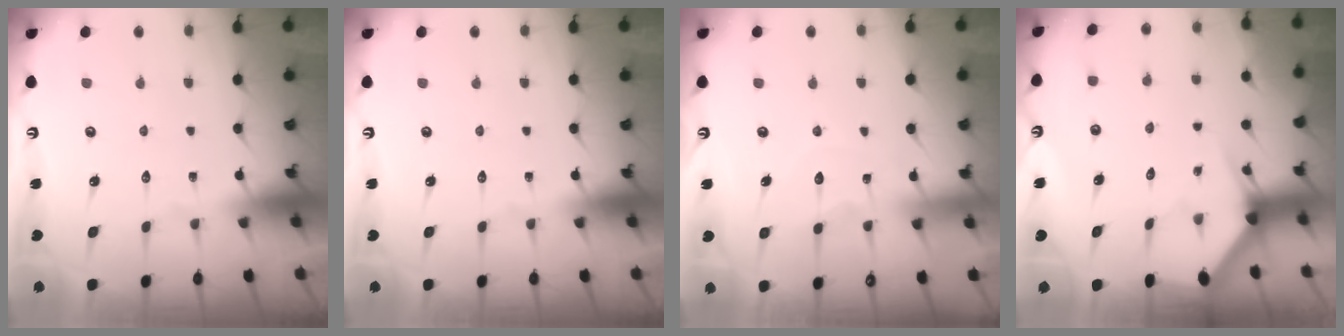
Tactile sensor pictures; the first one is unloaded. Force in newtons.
{"total": 0.0}
{"total": 7.3, "press": 7.3, "slide": 0.8}
{"total": 3.1, "press": 3.1, "slide": 0.2}